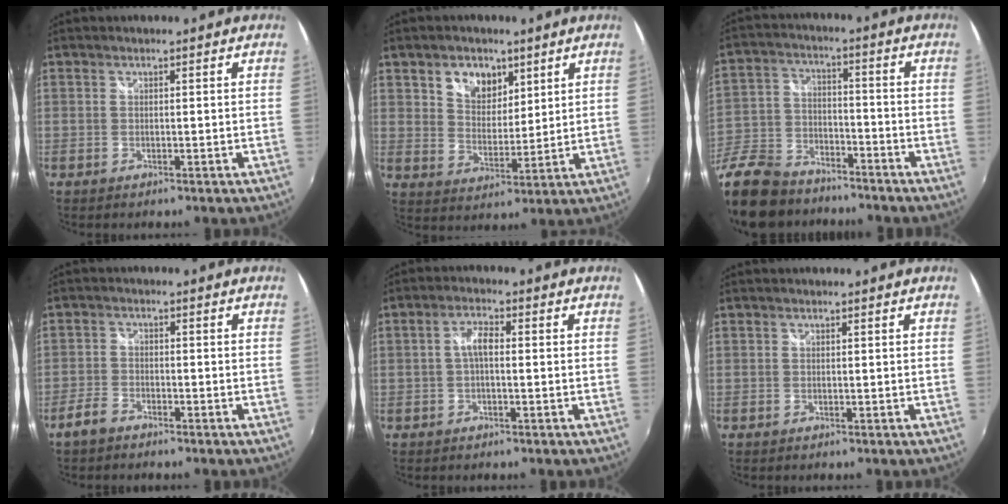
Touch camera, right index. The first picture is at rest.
{"total": 7.8, "force": [4.2, 5.4, 3.7], "torque": [-0.056, 0.009, 0.076]}
{"total": 21.4, "force": [-15.9, 10.6, 9.6], "torque": [-0.245, -0.009, -0.278]}
{"total": 3.7, "force": [-3.0, 1.6, 1.6], "torque": [-0.048, 0.001, -0.061]}
{"total": 3.1, "force": [-0.3, 1.2, 2.9], "torque": [-0.057, 0.010, -0.006]}
{"total": 0.0}